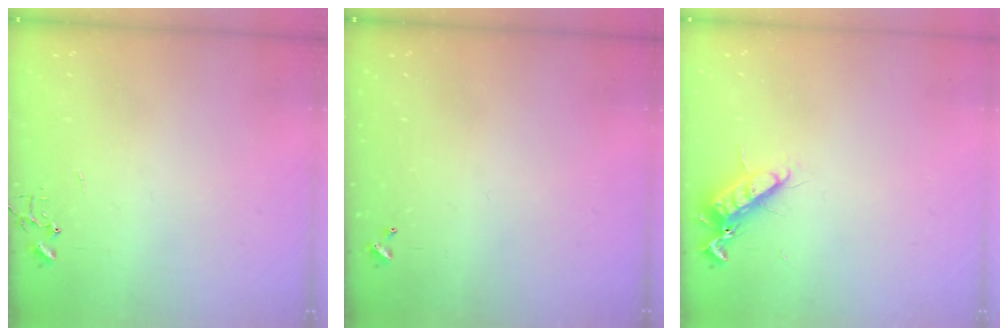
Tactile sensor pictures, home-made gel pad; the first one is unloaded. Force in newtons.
{"total": 0.0}
{"total": 11.1, "press": 11.1, "slide": 1.3}